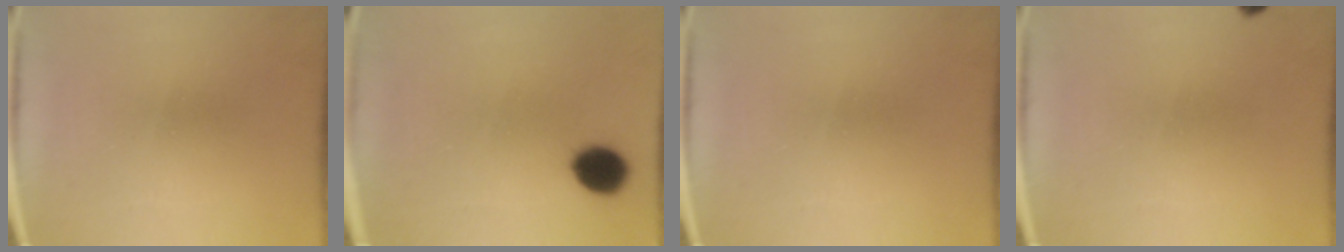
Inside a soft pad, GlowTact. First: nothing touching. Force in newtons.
{"total": 7.2}
{"total": 0.0}
{"total": 1.5}